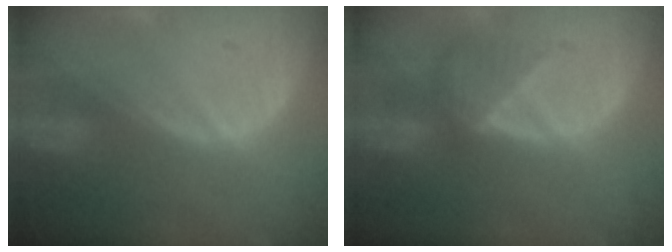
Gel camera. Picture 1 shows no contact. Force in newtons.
{"total": 3.5, "press": 3.5, "slide": 0.4}